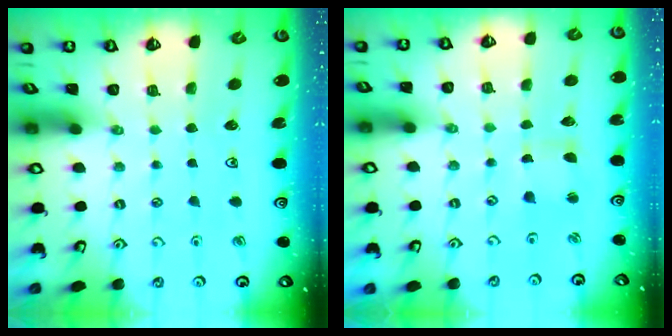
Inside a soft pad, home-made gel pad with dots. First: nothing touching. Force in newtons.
{"total": 3.1, "press": 3.1, "slide": 0.3}